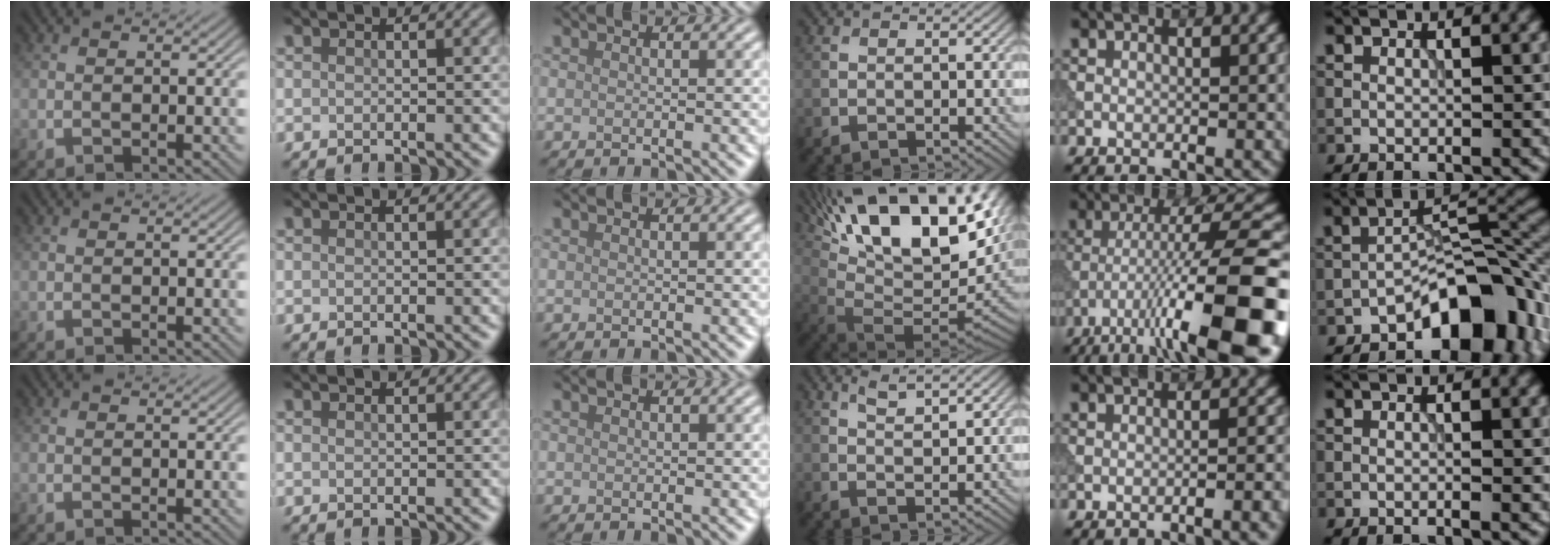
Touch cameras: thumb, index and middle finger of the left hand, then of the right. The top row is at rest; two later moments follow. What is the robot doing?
{"motion": "dispense", "object": "syringe"}